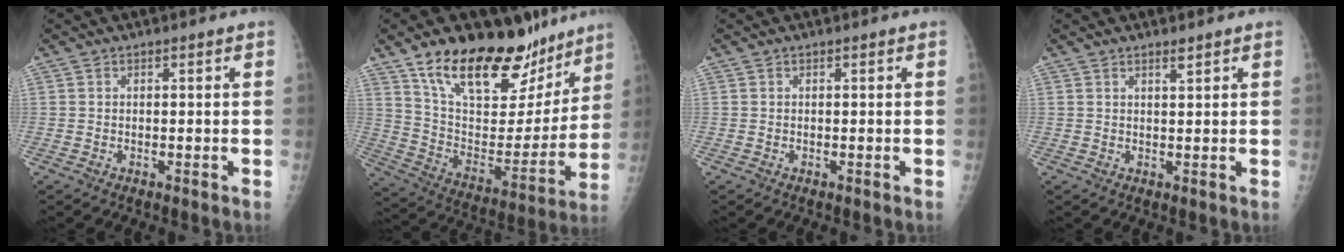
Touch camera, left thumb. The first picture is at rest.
{"total": 26.0, "force": [18.0, 11.9, 14.5], "torque": [-0.180, -0.075, 0.296]}
{"total": 0.0}
{"total": 1.3, "force": [1.0, 0.2, 0.8], "torque": [-0.010, -0.009, 0.019]}